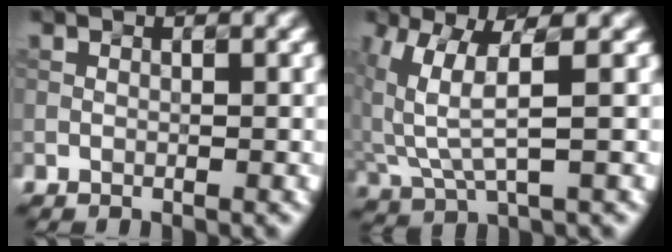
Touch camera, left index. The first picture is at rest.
{"total": 4.9, "force": [1.6, 1.7, 4.3], "torque": [-0.120, -0.001, 0.041]}